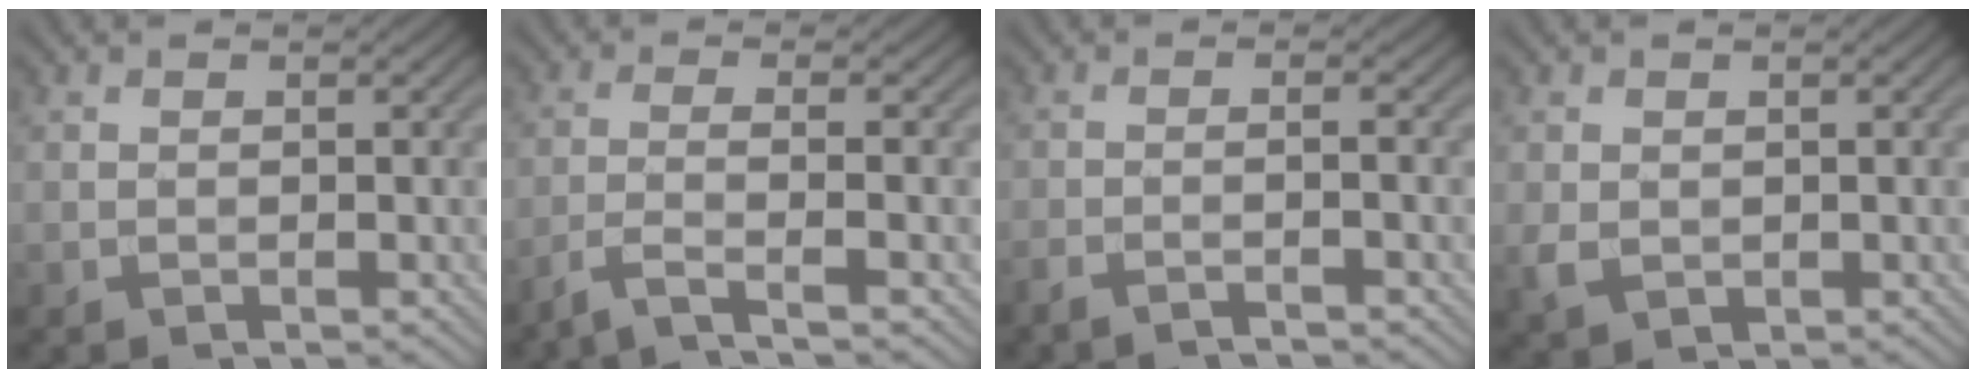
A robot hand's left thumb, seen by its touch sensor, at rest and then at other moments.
{"total": 4.0, "force": [-2.6, 0.5, 3.0], "torque": [-0.045, 0.007, -0.073]}
{"total": 2.5, "force": [-1.6, 0.1, 1.9], "torque": [-0.025, 0.004, -0.044]}
{"total": 2.1, "force": [0.0, 1.7, 1.2], "torque": [-0.032, -0.005, 0.004]}